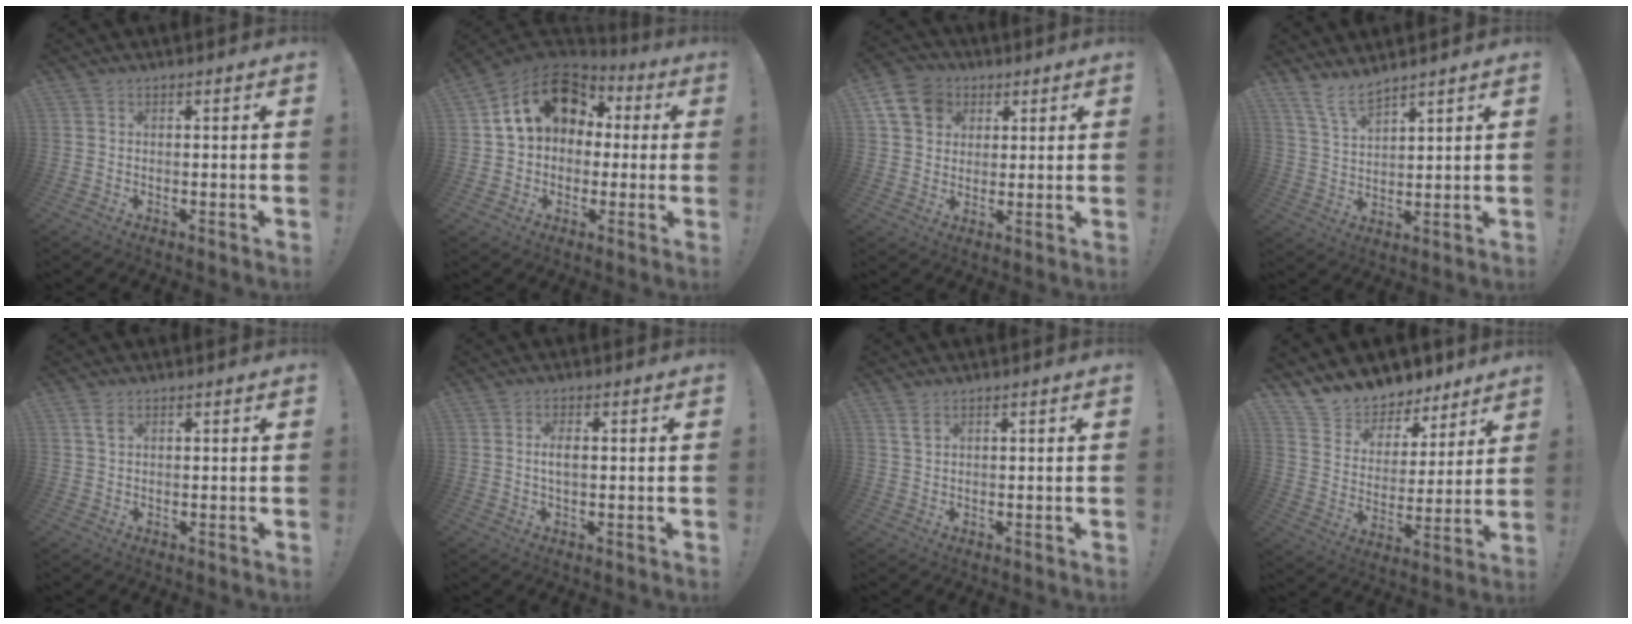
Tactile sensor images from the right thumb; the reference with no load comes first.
{"total": 17.3, "force": [5.9, 12.8, 10.1], "torque": [-0.158, -0.008, 0.108]}
{"total": 11.9, "force": [4.7, 9.7, 5.0], "torque": [-0.078, -0.013, 0.098]}
{"total": 7.6, "force": [6.4, 2.0, 3.5], "torque": [-0.082, -0.033, 0.125]}
{"total": 2.6, "force": [1.3, 1.3, 1.9], "torque": [-0.024, -0.004, 0.021]}
{"total": 2.9, "force": [0.2, 1.1, 2.6], "torque": [-0.042, 0.004, 0.000]}
{"total": 2.4, "force": [1.4, 1.3, 1.5], "torque": [-0.018, -0.005, 0.024]}
{"total": 9.8, "force": [8.8, 4.2, 0.5], "torque": [-0.026, -0.084, 0.163]}